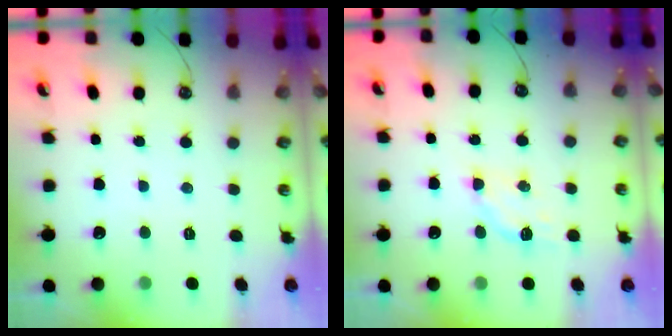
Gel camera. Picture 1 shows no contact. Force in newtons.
{"total": 4.2, "press": 4.1, "slide": 0.9}